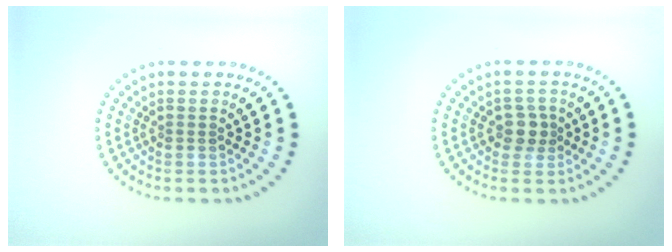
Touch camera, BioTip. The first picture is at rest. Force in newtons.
{"total": 1.9, "press": 1.7, "slide": 0.8}